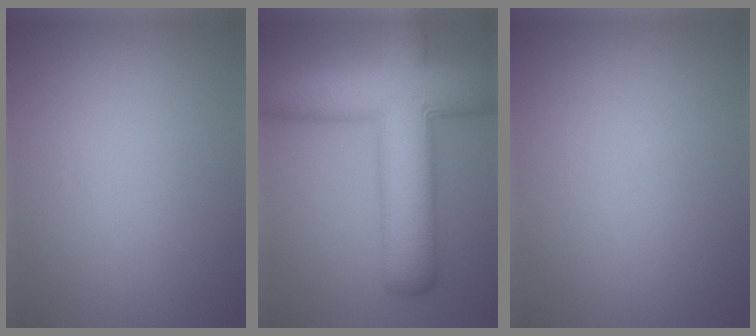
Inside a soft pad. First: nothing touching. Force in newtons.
{"total": 12.7, "press": 12.7, "slide": 0.5}
{"total": 0.0}